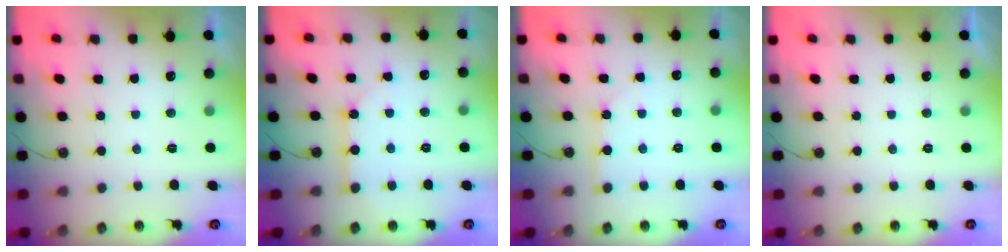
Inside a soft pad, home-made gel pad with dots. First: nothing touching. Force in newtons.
{"total": 4.3, "press": 4.3, "slide": 0.4}
{"total": 2.1, "press": 2.1, "slide": 0.3}
{"total": 0.0}